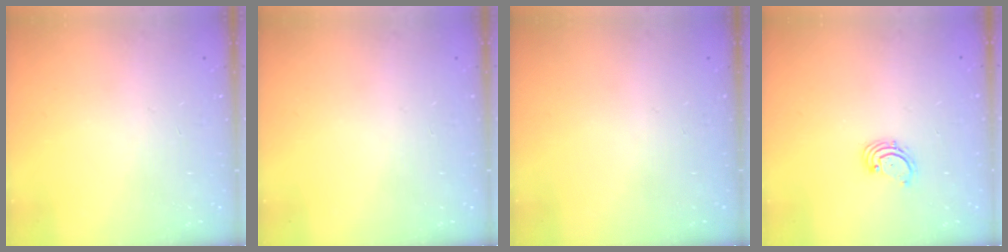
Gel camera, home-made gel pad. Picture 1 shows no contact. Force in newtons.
{"total": 0.0}
{"total": 0.0}
{"total": 1.6, "press": 1.6, "slide": 0.2}